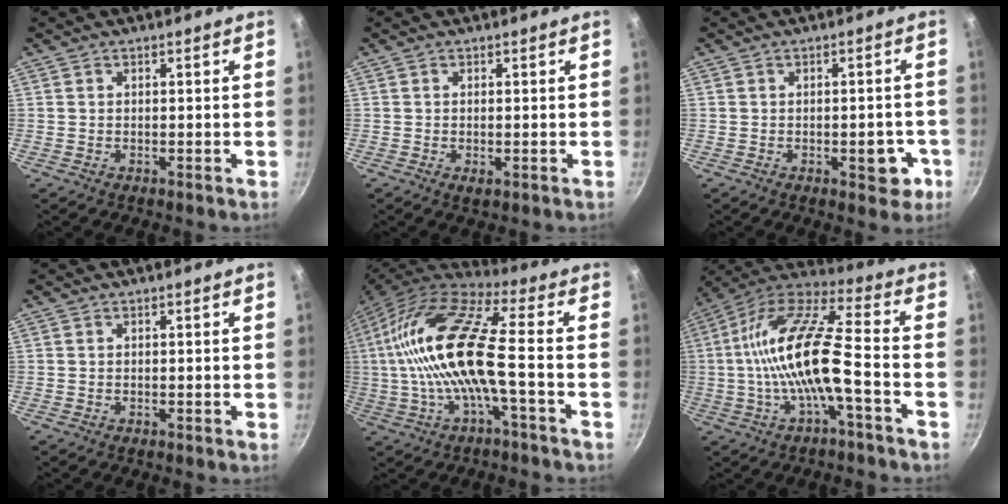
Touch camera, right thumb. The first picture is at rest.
{"total": 1.5, "force": [-0.4, 0.6, 1.3], "torque": [-0.023, -0.004, -0.005]}
{"total": 5.8, "force": [-2.0, 3.1, 4.5], "torque": [-0.027, 0.015, -0.023]}
{"total": 0.0}
{"total": 19.0, "force": [-1.3, 5.0, 18.3], "torque": [-0.354, 0.035, -0.035]}
{"total": 17.7, "force": [-3.4, 4.8, 16.6], "torque": [-0.312, 0.041, -0.077]}